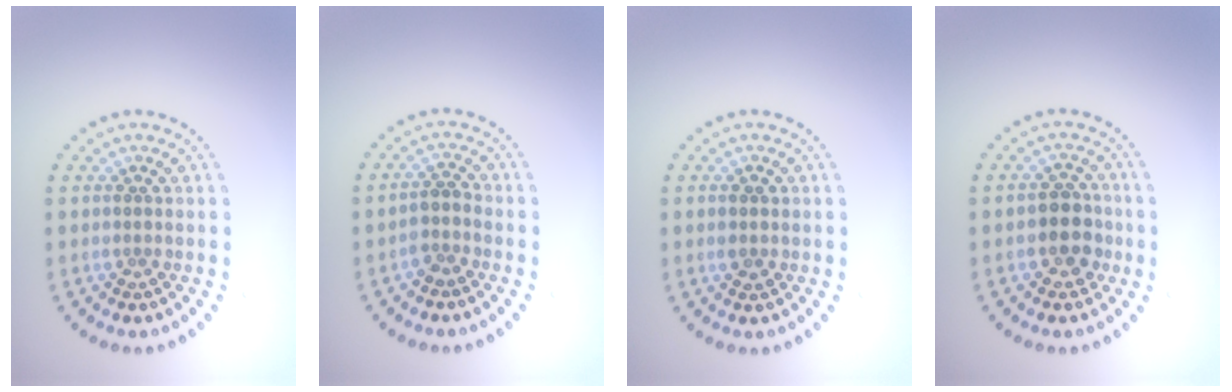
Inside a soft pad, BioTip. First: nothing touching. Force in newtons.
{"total": 1.7, "press": 1.5, "slide": 1.0}
{"total": 1.0, "press": 1.0, "slide": 0.1}
{"total": 2.9, "press": 2.7, "slide": 0.9}